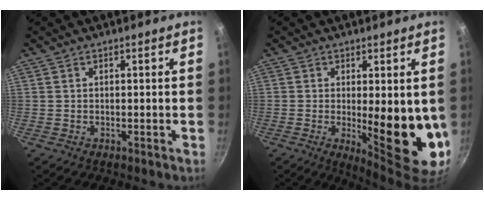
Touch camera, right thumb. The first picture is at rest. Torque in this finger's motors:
{"motor_torque": [2.56, 2.45, 1.66, 0.44, 0.33]}